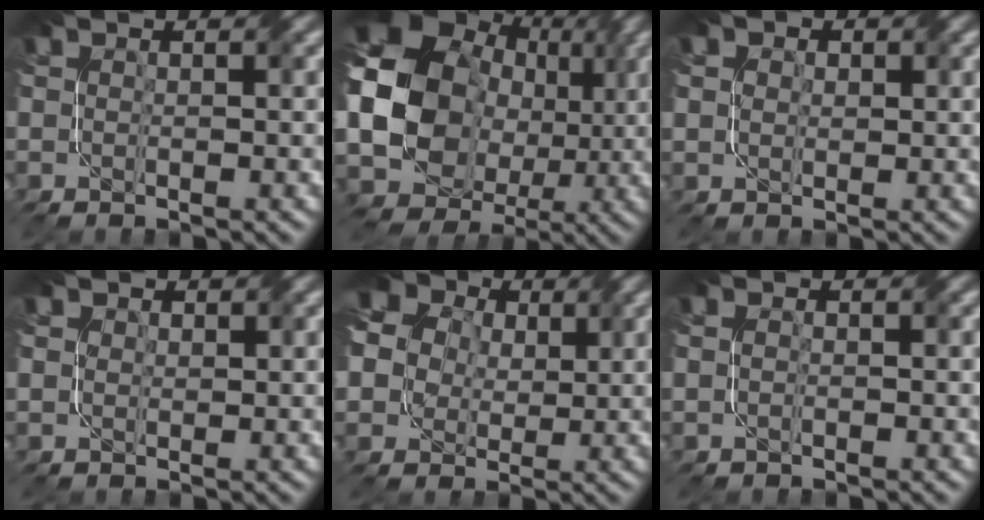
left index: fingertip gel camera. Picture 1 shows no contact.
{"total": 14.7, "force": [1.6, 12.8, 7.0], "torque": [-0.146, 0.015, 0.015]}
{"total": 2.4, "force": [1.4, 1.9, 0.4], "torque": [-0.006, 0.014, 0.018]}
{"total": 2.0, "force": [1.5, 1.4, -0.1], "torque": [-0.002, 0.009, 0.025]}
{"total": 12.5, "force": [5.9, 9.9, 5.0], "torque": [-0.121, 0.046, 0.092]}
{"total": 0.9, "force": [0.6, 0.6, -0.1], "torque": [0.002, 0.011, 0.016]}